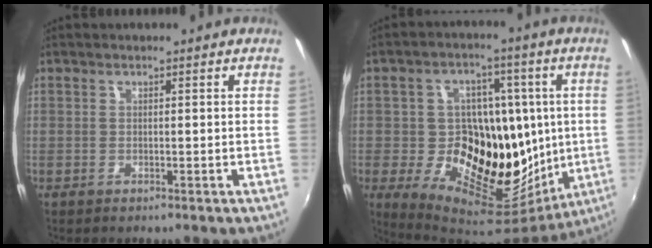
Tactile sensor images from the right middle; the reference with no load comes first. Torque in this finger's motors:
{"motor_torque": [0.57, -0.15, 0.36, 0.16]}